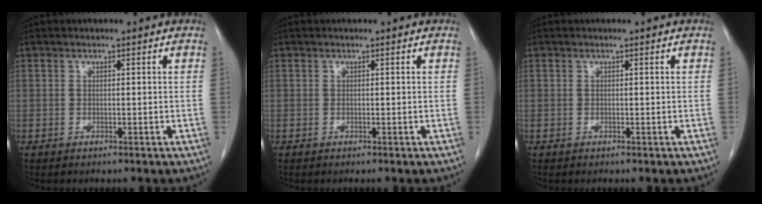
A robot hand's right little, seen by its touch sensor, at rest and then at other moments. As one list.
[{"total": 0.0}, {"total": 0.0}]